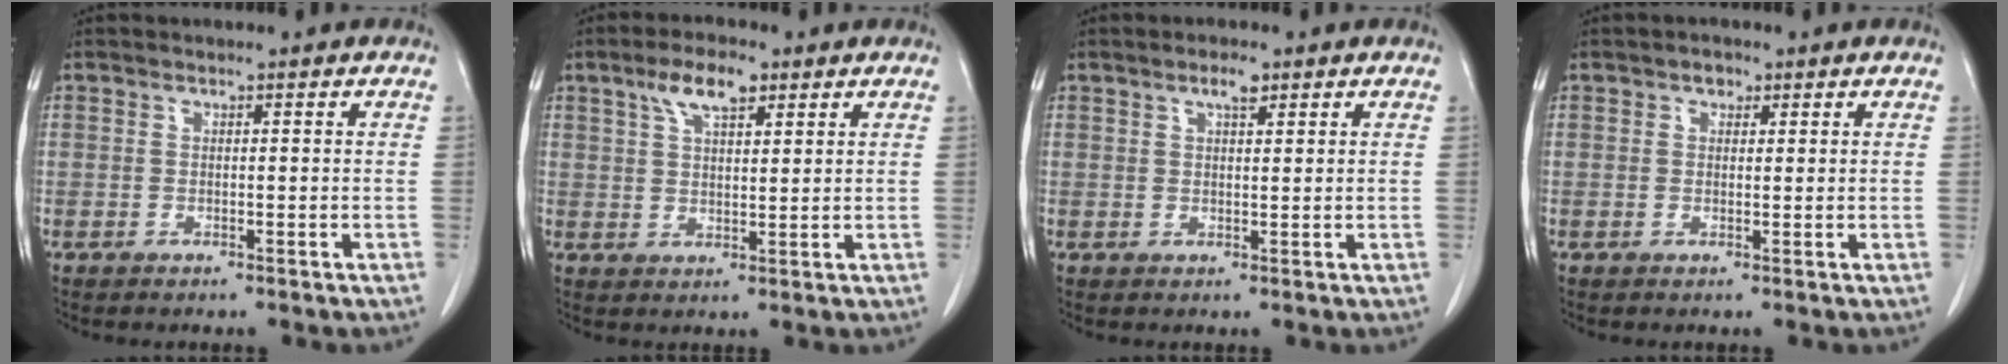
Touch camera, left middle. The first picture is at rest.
{"total": 6.0, "force": [3.5, 2.0, 4.4], "torque": [-0.088, 0.012, 0.063]}
{"total": 2.3, "force": [1.4, 0.6, 1.7], "torque": [-0.033, 0.003, 0.025]}
{"total": 1.5, "force": [0.8, 1.0, 0.6], "torque": [-0.011, 0.003, 0.012]}